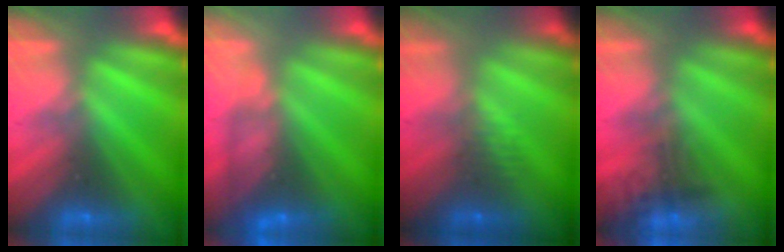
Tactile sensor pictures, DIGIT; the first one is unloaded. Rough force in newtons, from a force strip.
{"total": 5.4}
{"total": 2.4}
{"total": 5.0}